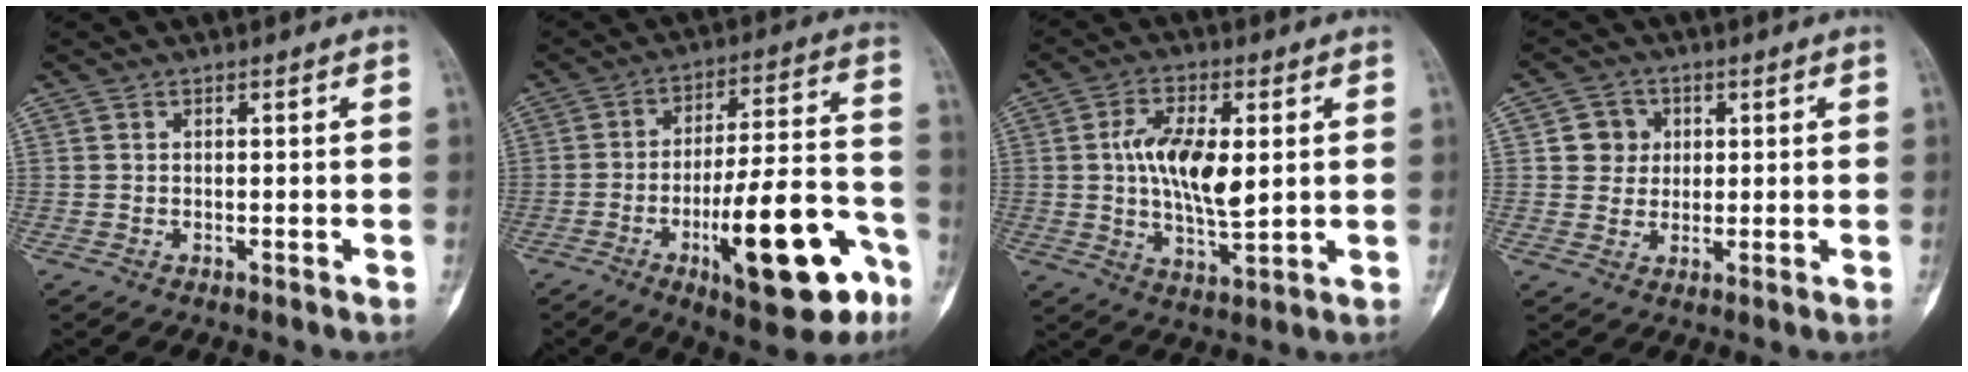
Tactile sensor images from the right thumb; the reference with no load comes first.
{"total": 21.6, "force": [-9.3, 6.9, 18.3], "torque": [-0.254, 0.052, -0.131]}
{"total": 11.9, "force": [1.6, 5.3, 10.6], "torque": [-0.186, -0.012, 0.028]}
{"total": 5.3, "force": [1.2, 4.9, 1.4], "torque": [0.008, 0.003, 0.015]}